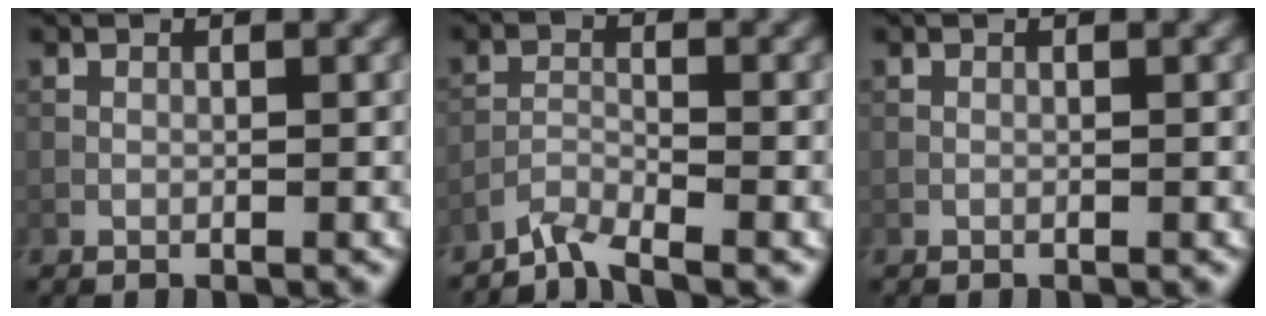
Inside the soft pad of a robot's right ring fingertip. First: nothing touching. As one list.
[{"total": 2.4, "force": [-2.2, 0.1, 1.0], "torque": [-0.019, -0.001, -0.051]}, {"total": 0.0}]